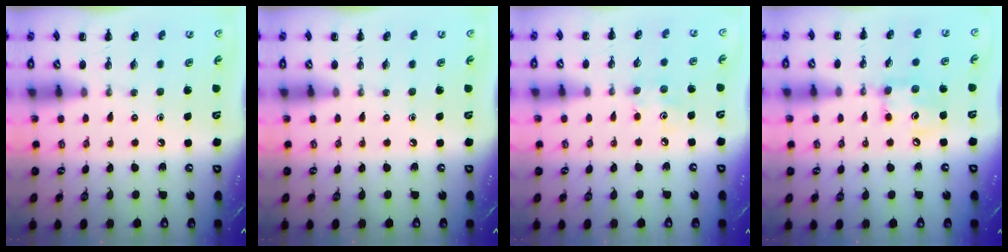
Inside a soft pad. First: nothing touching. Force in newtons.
{"total": 0.0}
{"total": 4.0, "press": 3.9, "slide": 0.9}
{"total": 8.4, "press": 8.3, "slide": 0.8}